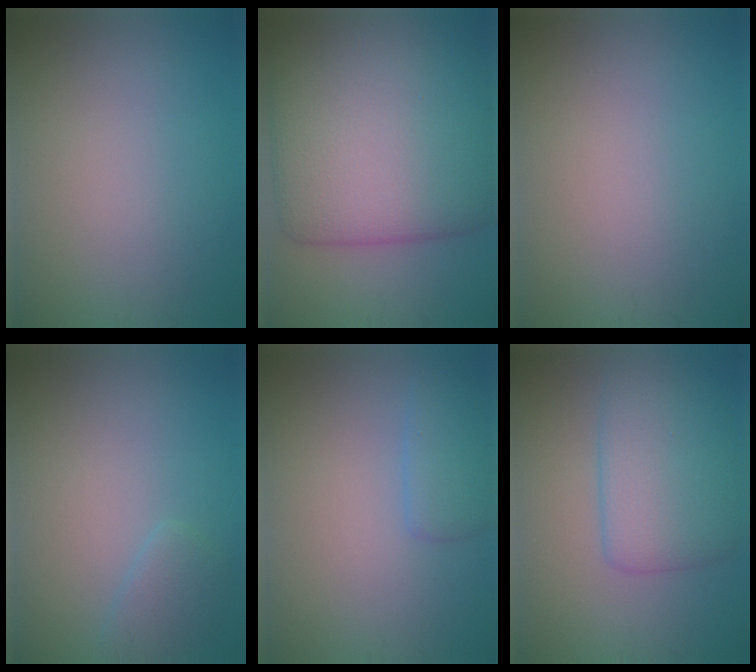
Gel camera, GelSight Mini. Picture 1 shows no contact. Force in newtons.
{"total": 14.4, "press": 14.4, "slide": 0.5}
{"total": 0.0}
{"total": 1.5, "press": 1.5, "slide": 0.2}
{"total": 2.4, "press": 2.4, "slide": 0.1}
{"total": 5.5, "press": 5.5, "slide": 0.2}